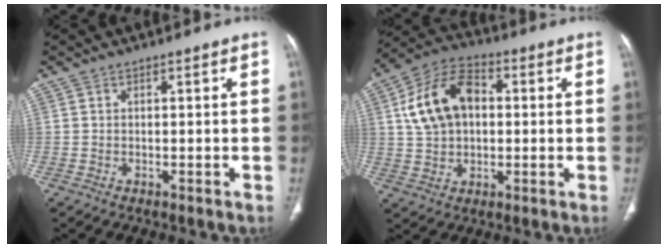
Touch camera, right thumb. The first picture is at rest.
{"total": 14.0, "force": [2.3, 9.5, 10.1], "torque": [-0.169, 0.021, 0.035]}